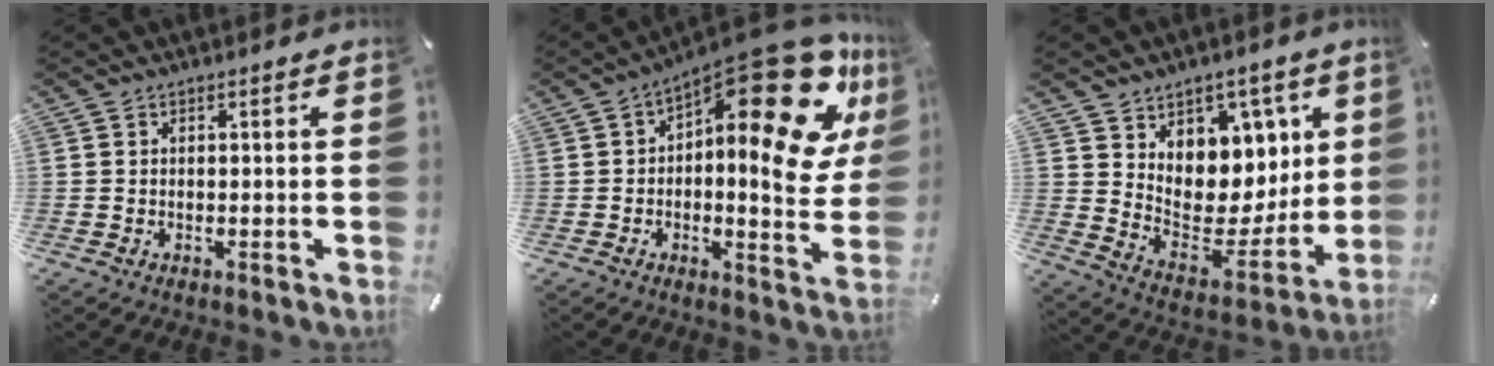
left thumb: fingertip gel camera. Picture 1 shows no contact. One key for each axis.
{"total": 23.1, "fx": 10.9, "fy": 8.7, "fz": 18.5, "tx": -0.236, "ty": -0.101, "tz": 0.178}
{"total": 9.6, "fx": 4.1, "fy": 8.5, "fz": 1.4, "tx": 0.001, "ty": -0.075, "tz": 0.081}